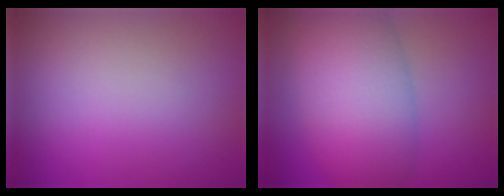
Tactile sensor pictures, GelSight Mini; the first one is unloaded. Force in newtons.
{"total": 8.7, "press": 8.7, "slide": 0.5}